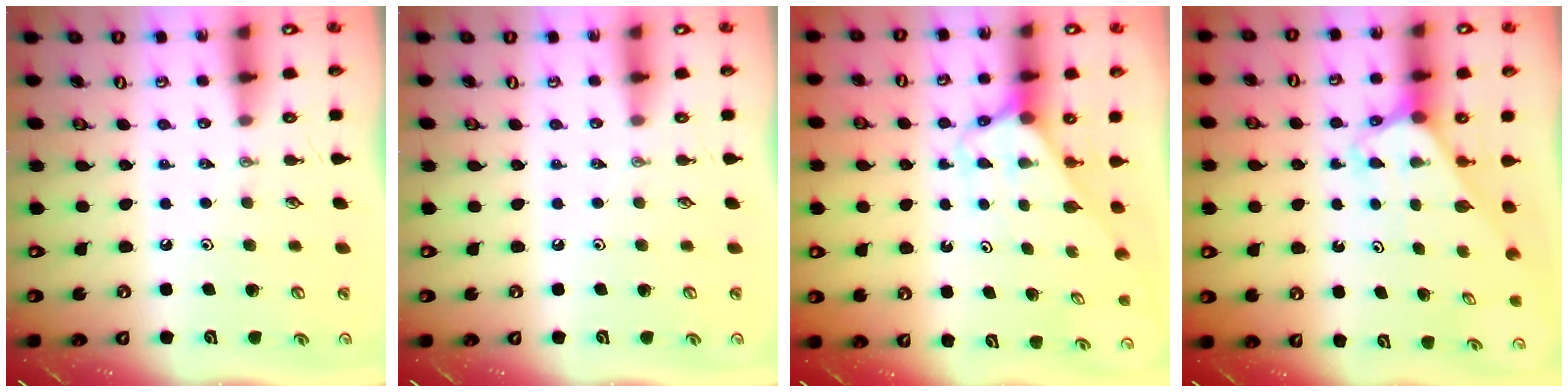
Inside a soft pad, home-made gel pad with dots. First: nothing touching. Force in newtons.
{"total": 0.0}
{"total": 2.9, "press": 2.9, "slide": 0.2}
{"total": 2.8, "press": 2.8, "slide": 0.2}